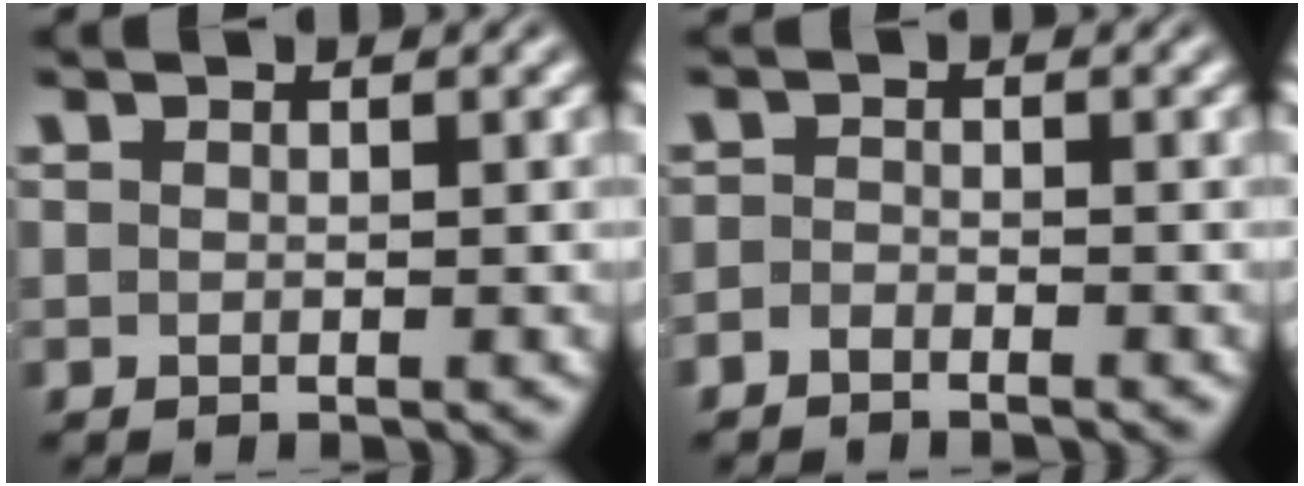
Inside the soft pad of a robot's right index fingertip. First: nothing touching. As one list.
[{"total": 1.6, "force": [-1.6, -0.1, -0.1], "torque": [0.003, -0.011, -0.026]}]